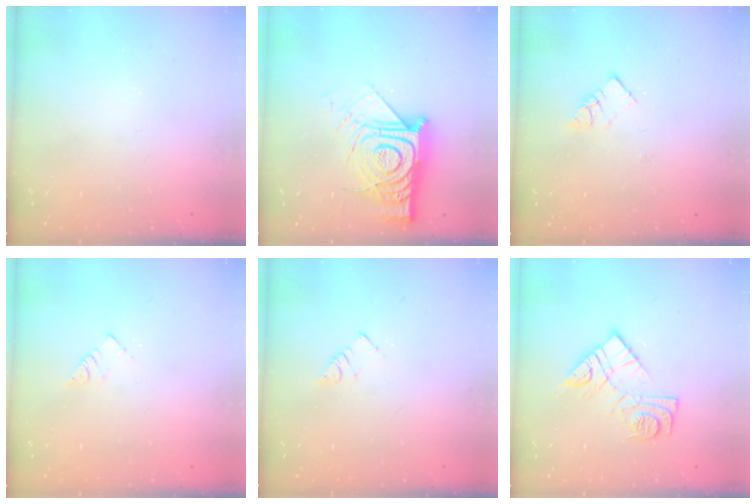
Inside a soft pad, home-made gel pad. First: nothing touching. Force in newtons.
{"total": 17.1, "press": 17.0, "slide": 1.5}
{"total": 5.4, "press": 5.4, "slide": 0.1}
{"total": 3.2, "press": 3.2, "slide": 0.0}
{"total": 2.5, "press": 2.5, "slide": 0.1}
{"total": 12.0, "press": 12.0, "slide": 0.9}